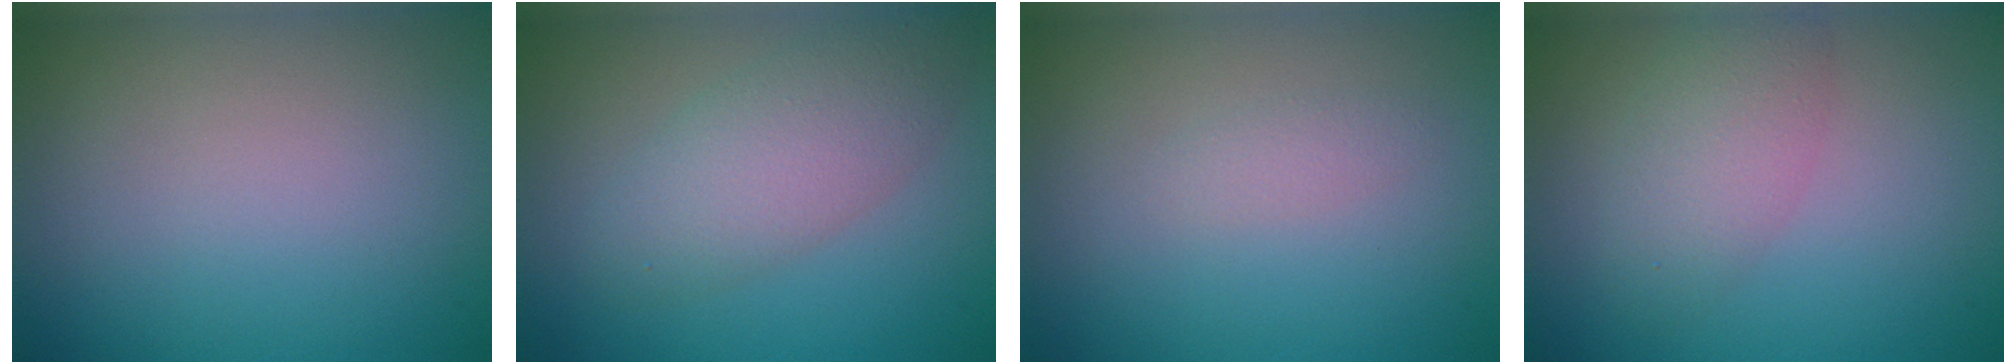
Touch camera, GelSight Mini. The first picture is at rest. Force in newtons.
{"total": 4.4, "press": 4.4, "slide": 0.2}
{"total": 0.9, "press": 0.9, "slide": 0.1}
{"total": 2.3, "press": 2.3, "slide": 0.2}